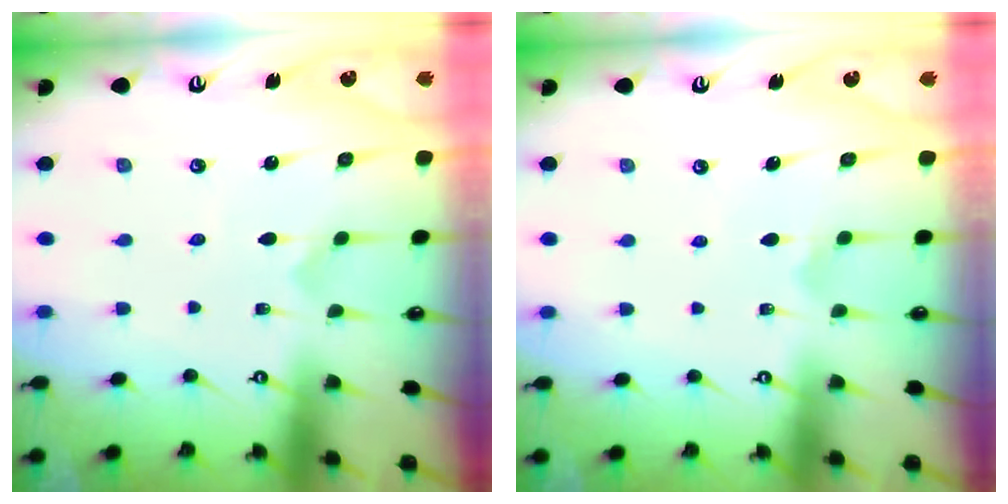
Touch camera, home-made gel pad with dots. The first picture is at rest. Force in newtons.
{"total": 3.8, "press": 3.8, "slide": 0.4}